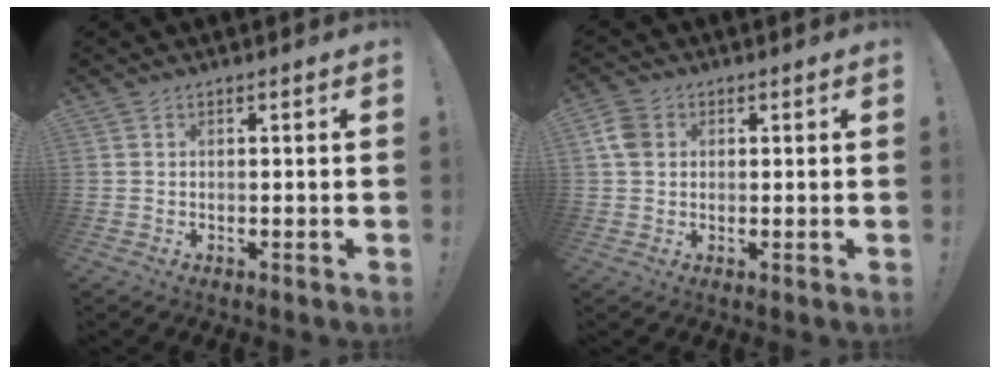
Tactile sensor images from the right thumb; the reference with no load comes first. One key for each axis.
{"total": 5.9, "fx": 1.6, "fy": 4.6, "fz": 3.3, "tx": -0.057, "ty": 0.004, "tz": 0.032}